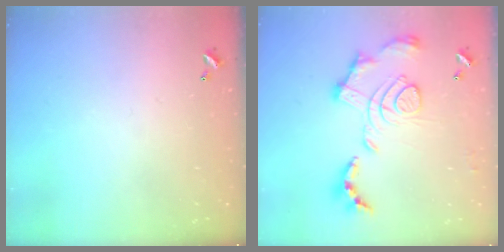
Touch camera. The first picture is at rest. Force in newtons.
{"total": 2.1, "press": 1.4, "slide": 1.5}